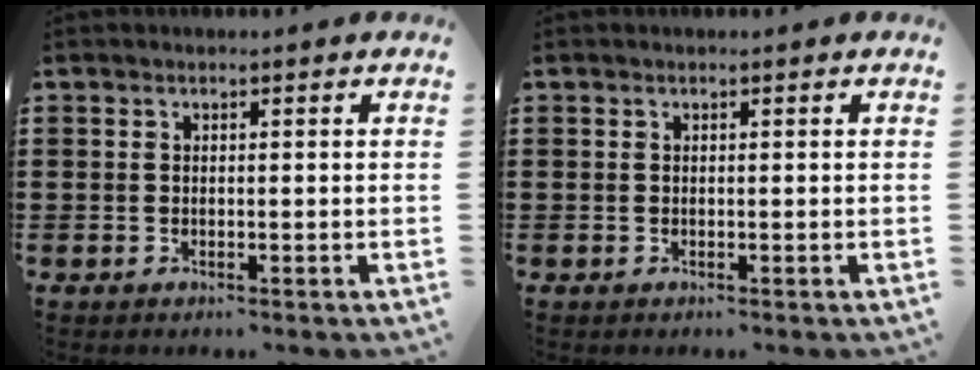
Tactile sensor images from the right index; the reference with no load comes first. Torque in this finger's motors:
{"motor_torque": [-0.45, 0.45, 0.00, 0.00]}